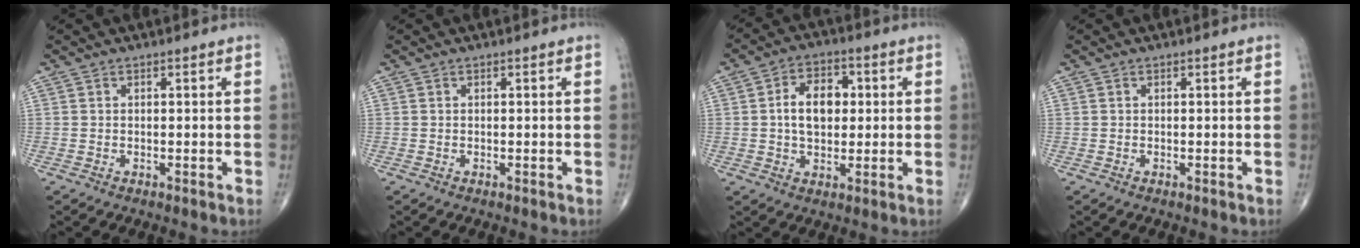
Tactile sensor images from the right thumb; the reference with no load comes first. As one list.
[{"total": 0.0}, {"total": 9.0, "force": [0.9, 6.0, 6.6], "torque": [-0.089, 0.012, 0.013]}, {"total": 0.0}]